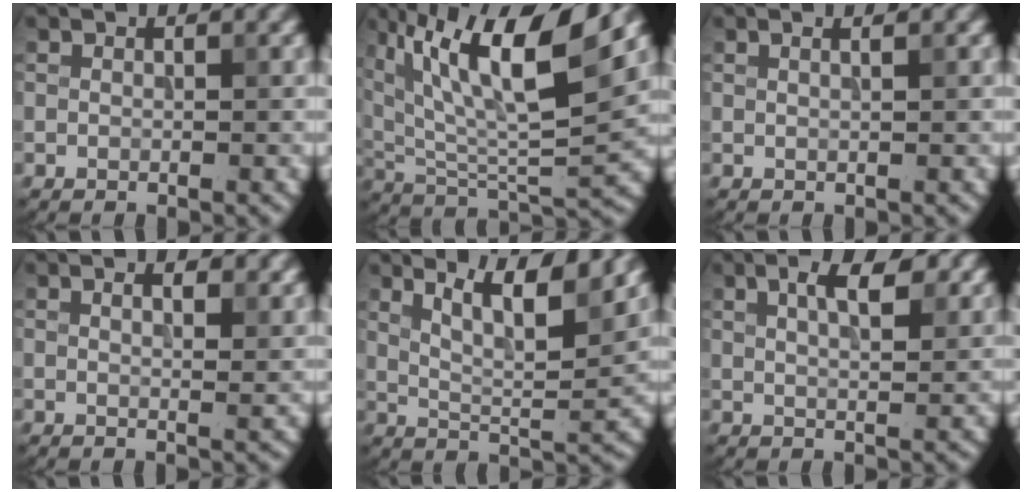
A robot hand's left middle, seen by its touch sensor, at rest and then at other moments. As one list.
[{"total": 12.2, "force": [5.8, 3.5, 10.1], "torque": [-0.183, 0.007, 0.106]}, {"total": 1.8, "force": [0.9, 0.8, 1.3], "torque": [0.002, -0.001, -0.007]}, {"total": 3.2, "force": [1.7, 1.2, 2.5], "torque": [-0.025, 0.004, 0.017]}, {"total": 7.3, "force": [4.3, 1.7, 5.6], "torque": [-0.087, 0.000, 0.074]}, {"total": 4.9, "force": [2.5, 1.8, 3.8], "torque": [-0.056, 0.009, 0.031]}]